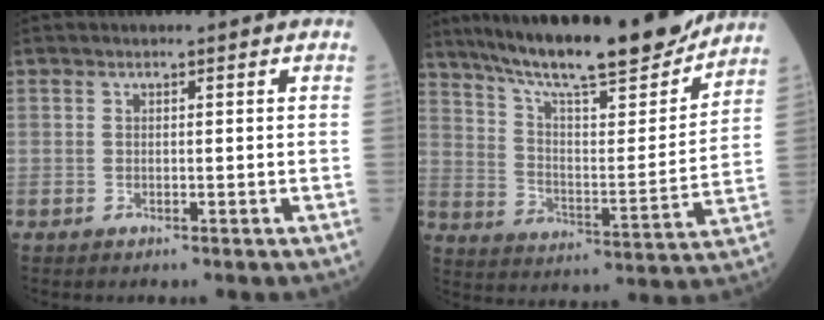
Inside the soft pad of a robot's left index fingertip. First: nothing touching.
{"total": 22.8, "force": [19.4, 2.4, 11.7], "torque": [-0.197, -0.013, 0.293]}